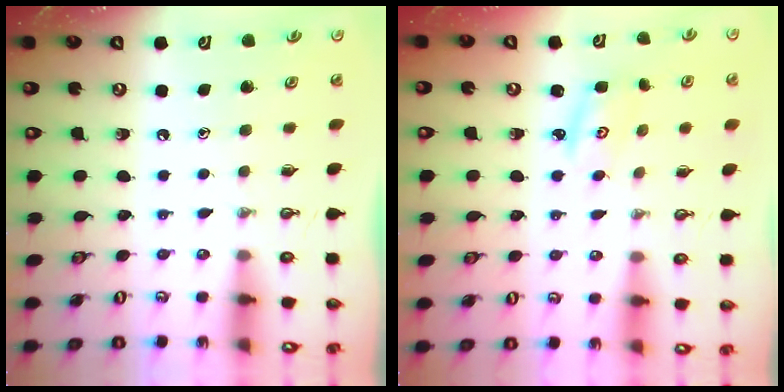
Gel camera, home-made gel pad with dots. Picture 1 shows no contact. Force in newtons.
{"total": 2.8, "press": 2.8, "slide": 0.4}